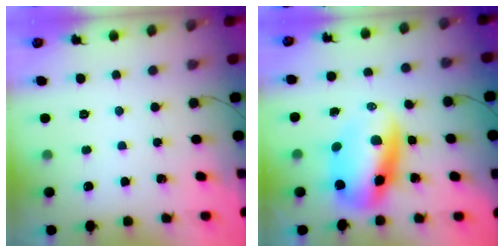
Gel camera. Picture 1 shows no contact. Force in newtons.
{"total": 10.5, "press": 10.1, "slide": 2.7}